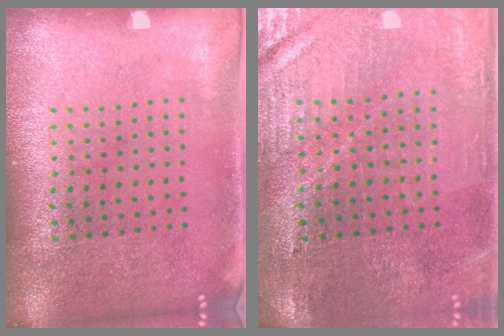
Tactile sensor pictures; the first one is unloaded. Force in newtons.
{"total": 1.1, "press": 1.1, "slide": 0.2}